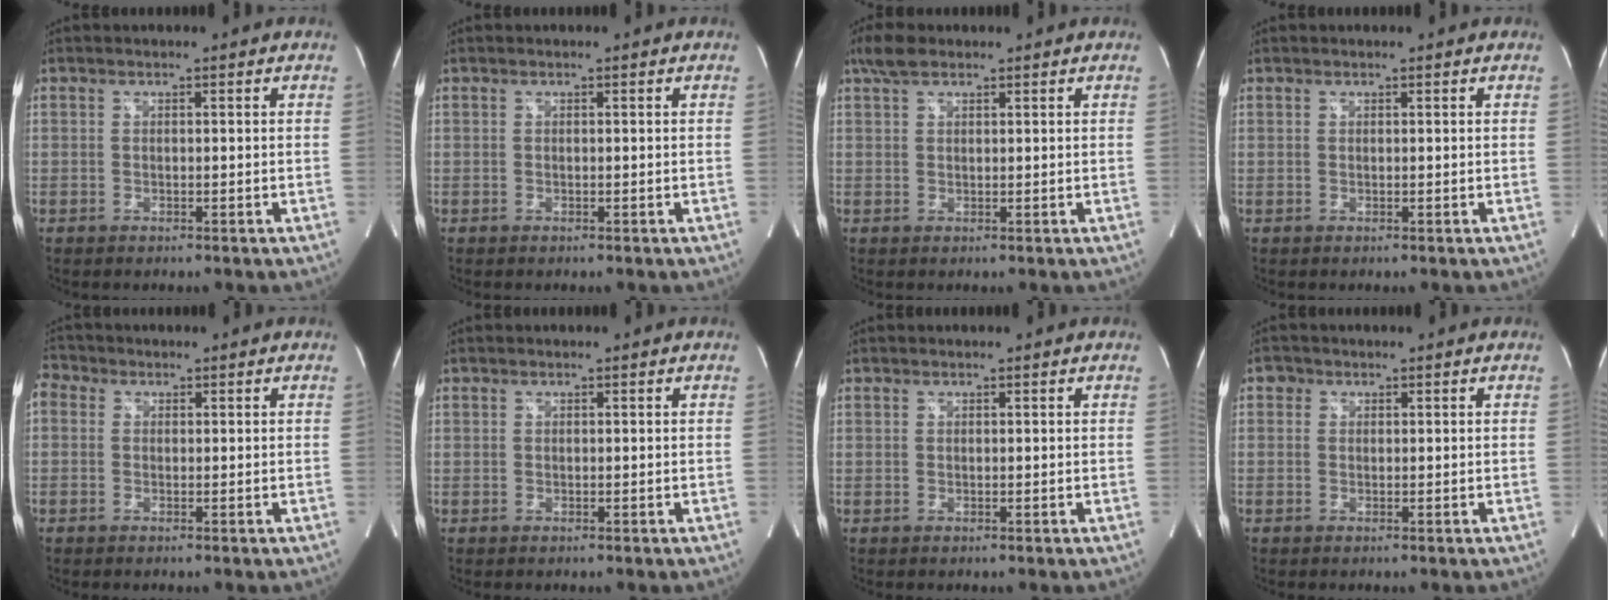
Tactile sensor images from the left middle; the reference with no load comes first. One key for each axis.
{"total": 0.0}
{"total": 3.3, "fx": 2.4, "fy": 1.3, "fz": 1.8, "tx": -0.041, "ty": 0.016, "tz": 0.050}
{"total": 0.0}
{"total": 3.3, "fx": 1.2, "fy": 2.7, "fz": 1.4, "tx": -0.038, "ty": 0.022, "tz": 0.020}
{"total": 0.6, "fx": 0.4, "fy": 0.4, "fz": 0.0, "tx": -0.001, "ty": 0.002, "tz": 0.007}
{"total": 0.6, "fx": 0.5, "fy": 0.4, "fz": 0.0, "tx": 0.001, "ty": 0.001, "tz": 0.007}
{"total": 1.3, "fx": 0.7, "fy": 1.1, "fz": 0.2, "tx": 0.008, "ty": 0.003, "tz": 0.008}